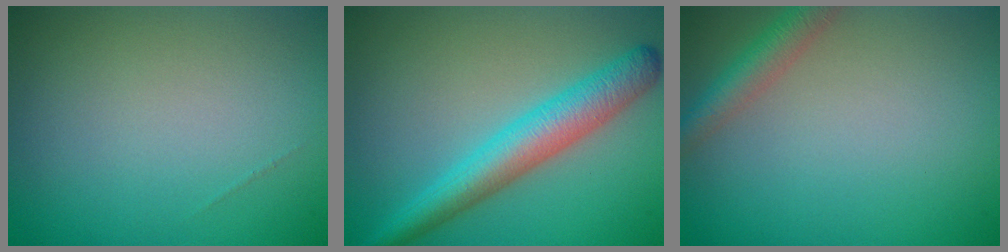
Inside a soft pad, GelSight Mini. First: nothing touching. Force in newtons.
{"total": 5.1, "press": 5.1, "slide": 0.1}
{"total": 2.6, "press": 2.6, "slide": 0.2}